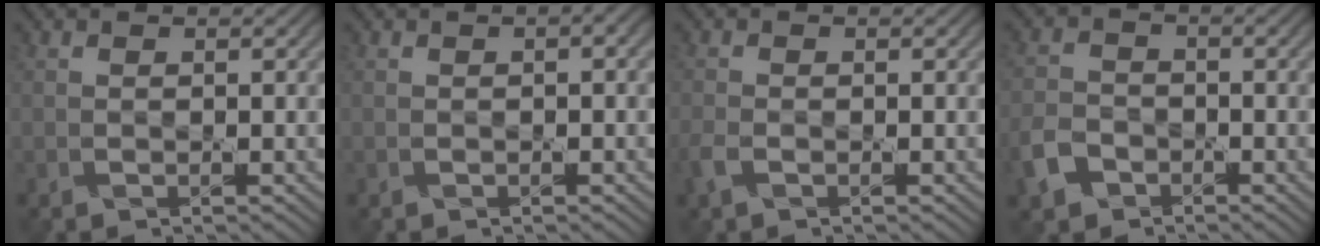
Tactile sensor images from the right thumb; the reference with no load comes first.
{"total": 1.5, "force": [0.2, 0.7, 1.3], "torque": [-0.024, 0.002, 0.006]}
{"total": 2.3, "force": [-1.2, 1.3, 1.5], "torque": [-0.047, -0.003, -0.027]}
{"total": 4.6, "force": [-2.8, 3.2, 1.8], "torque": [-0.053, -0.004, -0.065]}